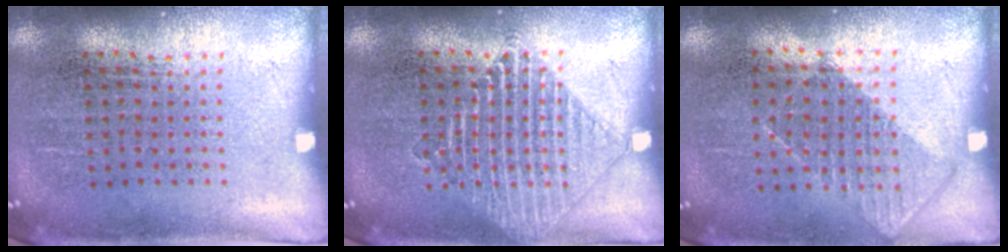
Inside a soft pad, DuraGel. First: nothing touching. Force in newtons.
{"total": 2.3, "press": 2.3, "slide": 0.3}
{"total": 0.8, "press": 0.8, "slide": 0.4}